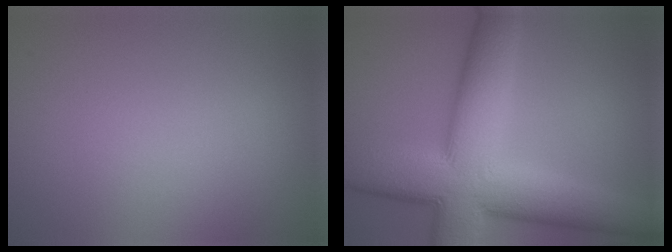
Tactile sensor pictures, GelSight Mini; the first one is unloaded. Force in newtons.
{"total": 13.7, "press": 13.7, "slide": 0.8}